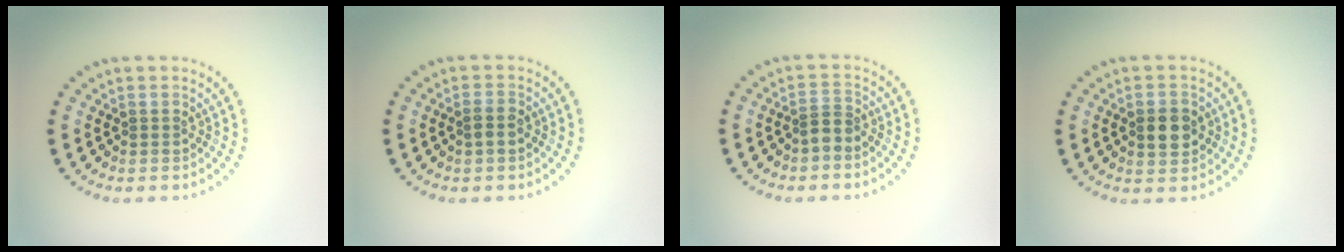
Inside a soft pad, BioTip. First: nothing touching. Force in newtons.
{"total": 1.5, "press": 1.5, "slide": 0.4}
{"total": 1.5, "press": 1.0, "slide": 1.1}
{"total": 2.8, "press": 2.8, "slide": 0.1}